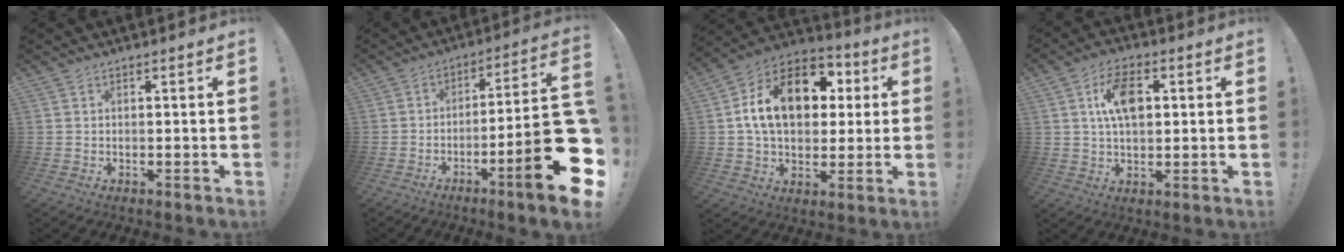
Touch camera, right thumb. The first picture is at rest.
{"total": 21.0, "force": [-7.1, 3.0, 19.5], "torque": [-0.281, 0.034, -0.106]}
{"total": 19.0, "force": [4.4, 13.1, 13.0], "torque": [-0.196, 0.005, 0.083]}
{"total": 10.8, "force": [2.5, 6.2, 8.5], "torque": [-0.131, 0.008, 0.045]}